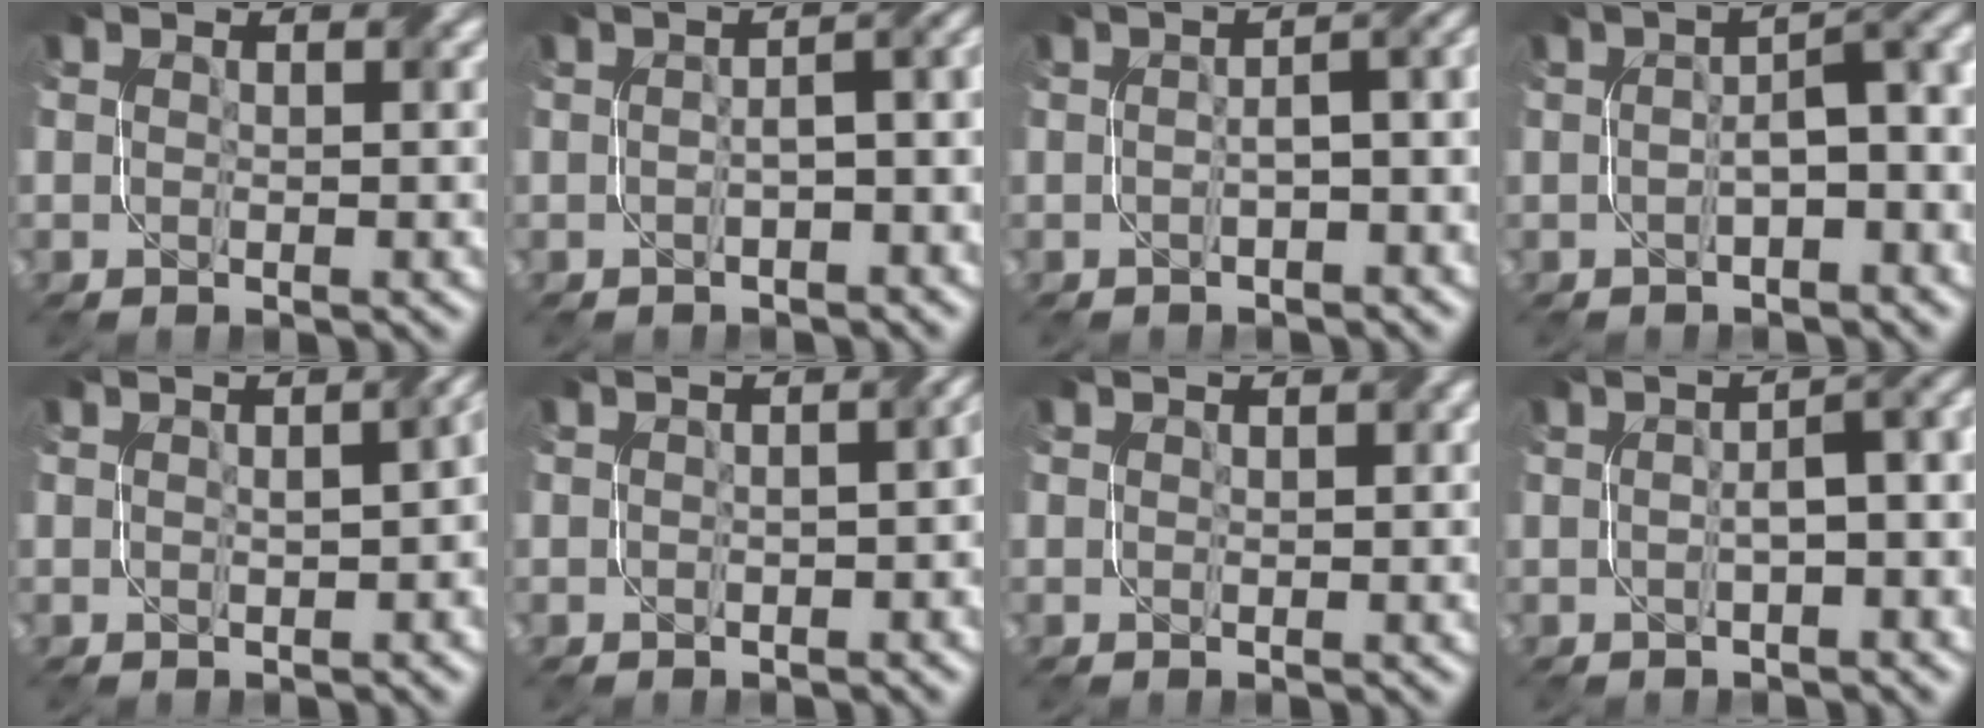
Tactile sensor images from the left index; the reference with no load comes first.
{"total": 5.0, "force": [-0.7, 2.0, 4.5], "torque": [-0.043, 0.011, -0.011]}
{"total": 5.0, "force": [-0.7, 1.9, 4.5], "torque": [-0.044, 0.012, -0.011]}
{"total": 5.2, "force": [-0.8, 1.8, 4.9], "torque": [-0.068, 0.010, -0.011]}
{"total": 4.0, "force": [0.0, 1.7, 3.6], "torque": [-0.032, 0.004, 0.011]}
{"total": 3.7, "force": [-0.4, 1.9, 3.1], "torque": [-0.019, 0.000, 0.002]}
{"total": 0.8, "force": [0.3, 0.3, 0.6], "torque": [-0.009, 0.005, 0.004]}
{"total": 5.4, "force": [-0.2, 2.0, 5.1], "torque": [-0.053, 0.015, -0.002]}